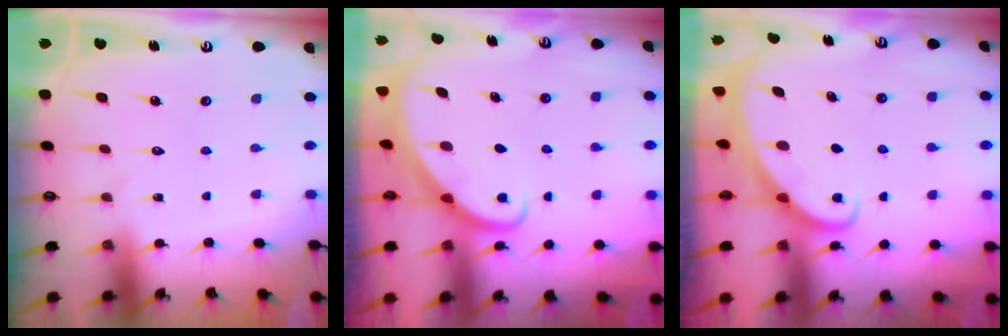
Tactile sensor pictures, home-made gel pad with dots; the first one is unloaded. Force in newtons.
{"total": 2.4, "press": 2.4, "slide": 0.2}
{"total": 1.7, "press": 1.7, "slide": 0.2}